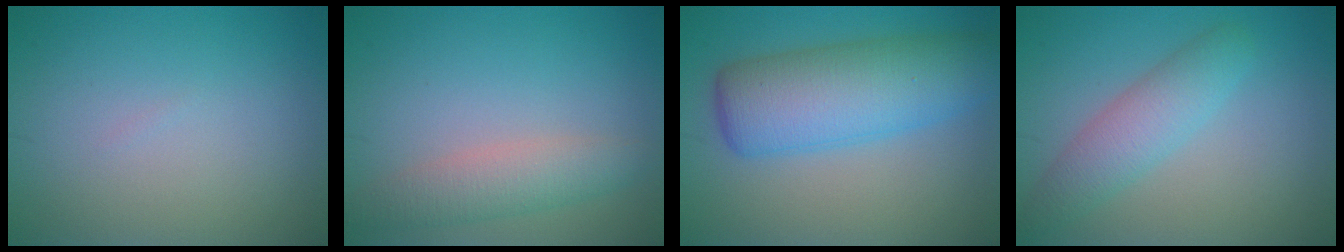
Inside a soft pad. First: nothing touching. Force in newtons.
{"total": 3.2, "press": 3.2, "slide": 0.0}
{"total": 6.7, "press": 6.7, "slide": 0.1}
{"total": 3.6, "press": 3.6, "slide": 0.1}